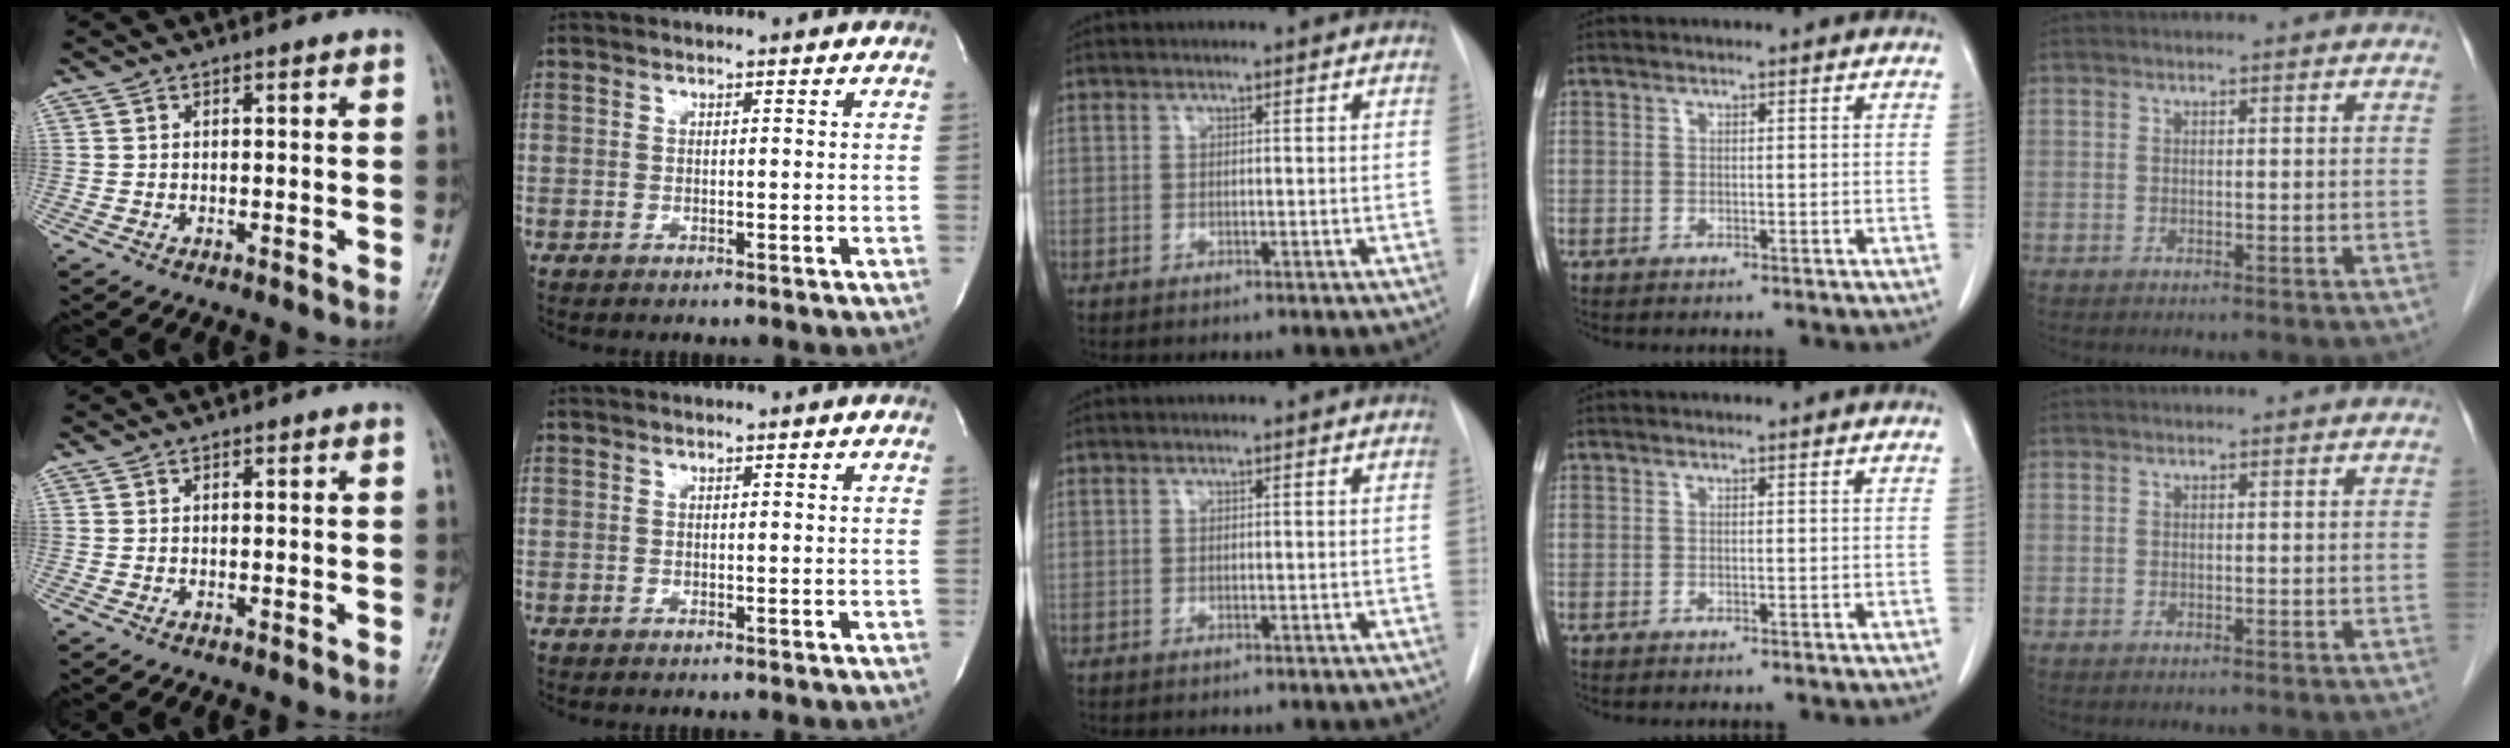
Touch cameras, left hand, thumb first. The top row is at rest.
{}